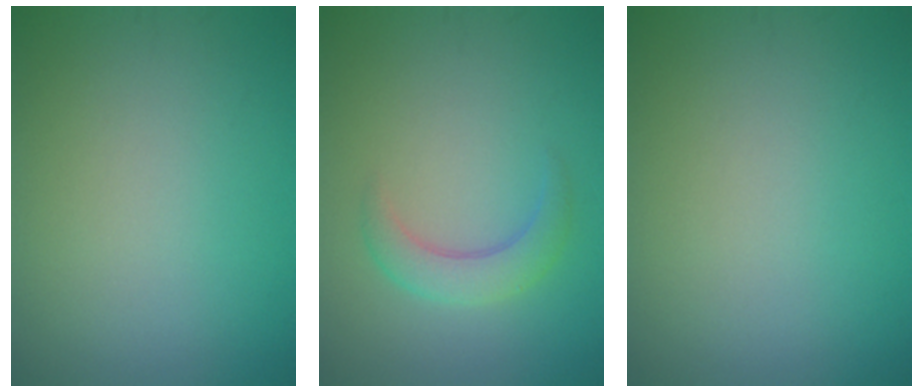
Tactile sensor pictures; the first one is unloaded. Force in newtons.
{"total": 2.8, "press": 2.7, "slide": 0.2}
{"total": 0.0}